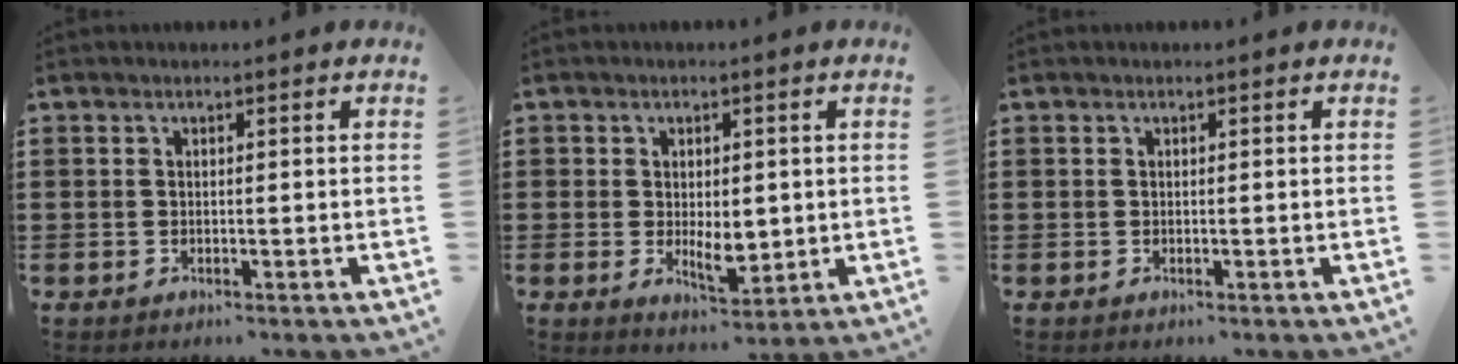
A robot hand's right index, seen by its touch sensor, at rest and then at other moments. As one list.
[{"total": 4.6, "force": [-0.1, 2.8, 3.7], "torque": [-0.056, 0.001, -0.003]}, {"total": 0.0}]